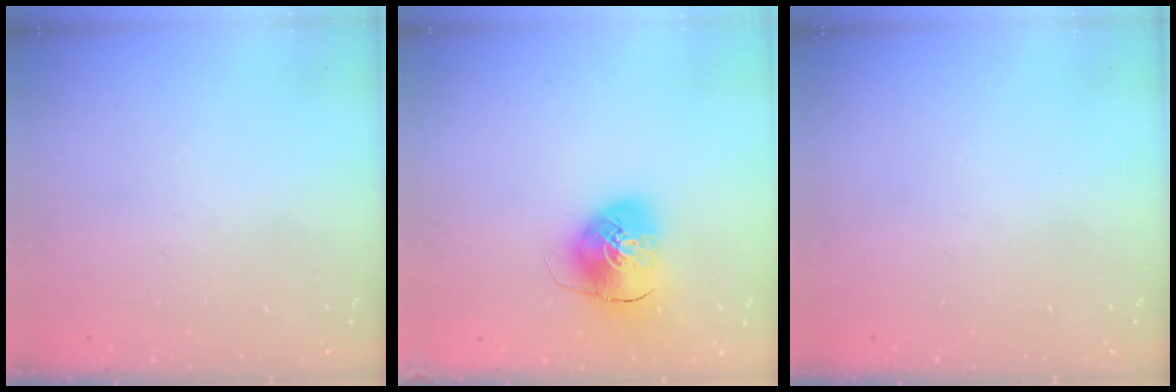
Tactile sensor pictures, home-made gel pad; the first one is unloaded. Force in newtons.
{"total": 9.8, "press": 9.7, "slide": 1.5}
{"total": 0.0}